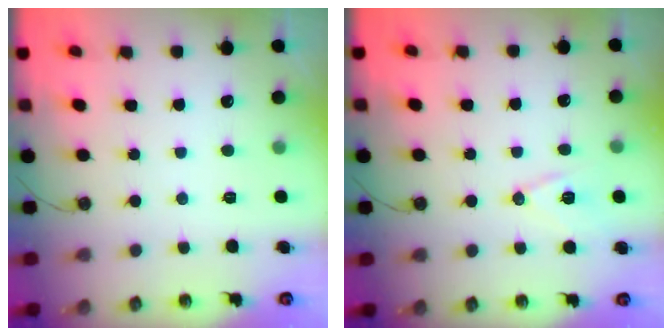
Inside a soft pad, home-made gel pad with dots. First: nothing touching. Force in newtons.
{"total": 10.3, "press": 9.7, "slide": 3.4}